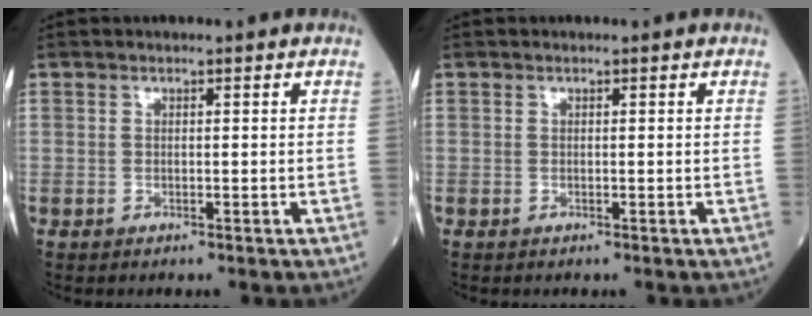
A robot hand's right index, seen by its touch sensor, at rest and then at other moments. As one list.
[{"total": 0.0}]